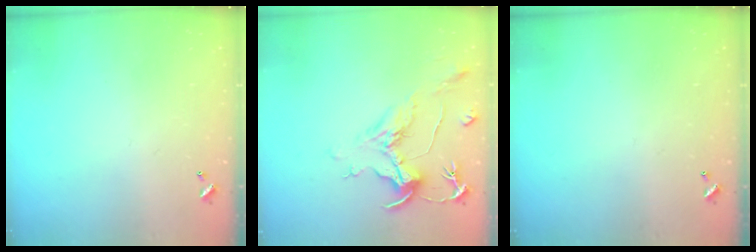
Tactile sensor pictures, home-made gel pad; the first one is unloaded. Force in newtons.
{"total": 2.1, "press": 1.6, "slide": 1.3}
{"total": 0.0}